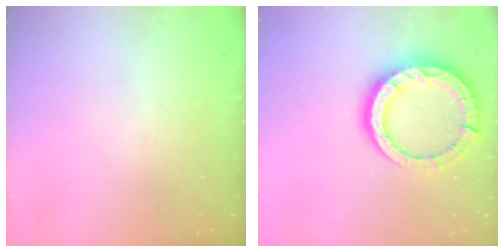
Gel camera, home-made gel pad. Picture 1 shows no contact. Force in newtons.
{"total": 13.3, "press": 13.2, "slide": 1.6}